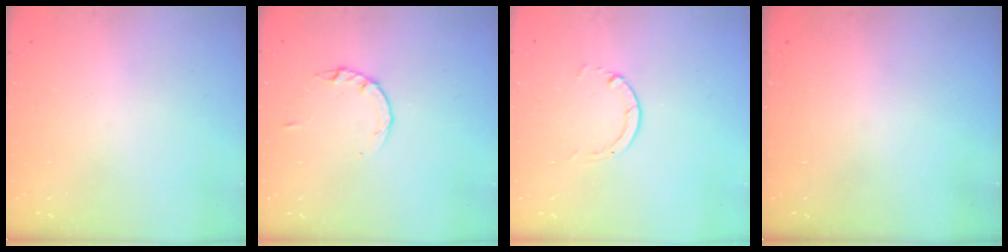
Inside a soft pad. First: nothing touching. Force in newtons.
{"total": 2.8, "press": 2.8, "slide": 0.4}
{"total": 1.3, "press": 1.3, "slide": 0.2}
{"total": 0.0}